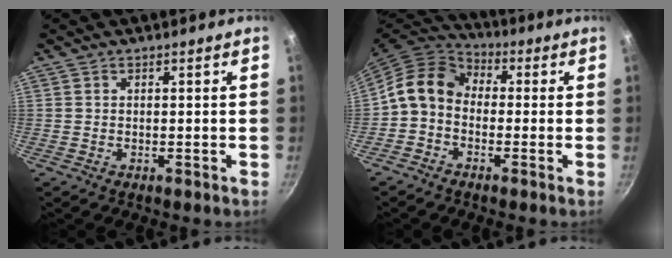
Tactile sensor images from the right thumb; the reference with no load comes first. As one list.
[{"total": 9.5, "force": [-0.8, 7.3, 5.9], "torque": [-0.097, 0.039, -0.040]}]